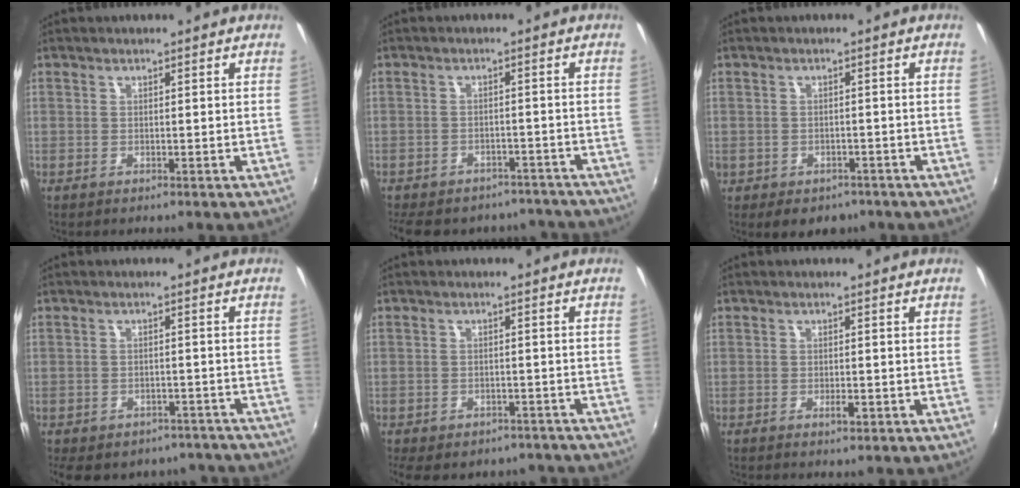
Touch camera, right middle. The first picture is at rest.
{"total": 16.8, "force": [-14.2, 7.0, 5.6], "torque": [-0.134, 0.011, -0.172]}
{"total": 5.7, "force": [-3.4, 4.1, 2.2], "torque": [-0.054, -0.013, -0.041]}
{"total": 14.3, "force": [-11.6, 6.7, 5.0], "torque": [-0.117, 0.003, -0.133]}
{"total": 11.5, "force": [-9.2, 5.3, 4.3], "torque": [-0.108, -0.005, -0.115]}
{"total": 1.4, "force": [-0.9, 0.4, 1.1], "torque": [-0.021, 0.000, -0.014]}